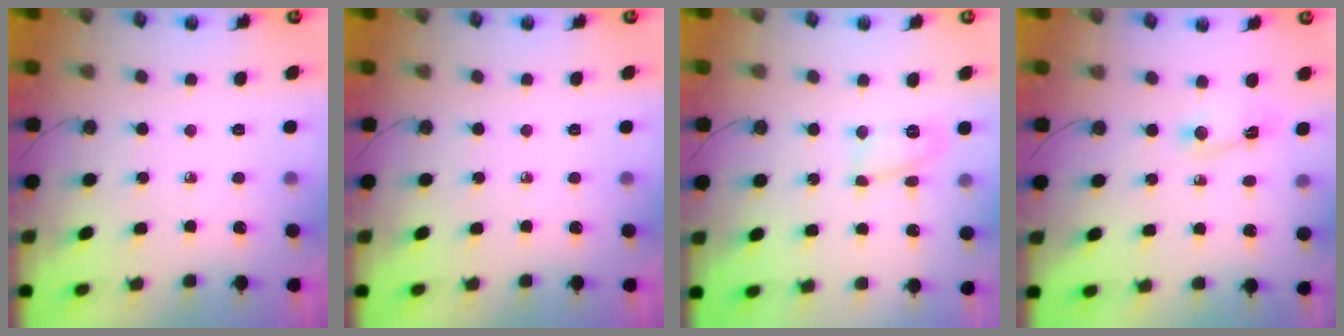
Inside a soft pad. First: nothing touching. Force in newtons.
{"total": 0.0}
{"total": 9.6, "press": 8.5, "slide": 4.4}
{"total": 2.3, "press": 2.3, "slide": 0.3}